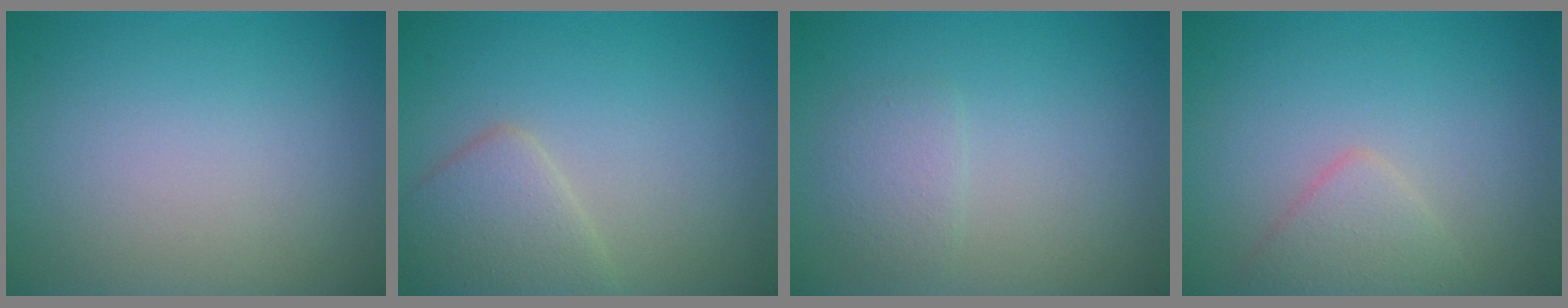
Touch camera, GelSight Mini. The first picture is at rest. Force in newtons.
{"total": 3.3, "press": 3.3, "slide": 0.1}
{"total": 1.6, "press": 1.6, "slide": 0.0}
{"total": 2.1, "press": 2.1, "slide": 0.1}